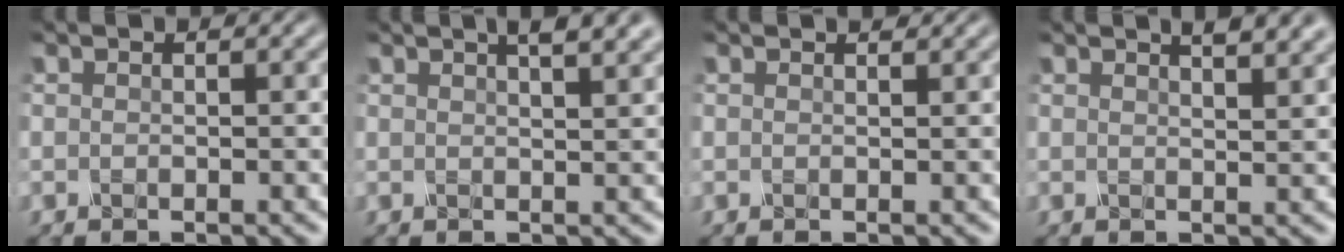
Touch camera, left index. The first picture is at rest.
{"total": 5.4, "force": [3.3, 2.2, 3.7], "torque": [-0.018, 0.030, 0.011]}
{"total": 0.7, "force": [0.7, 0.1, 0.3], "torque": [-0.010, -0.001, 0.008]}
{"total": 4.5, "force": [3.1, 1.7, 2.7], "torque": [-0.011, 0.023, 0.013]}